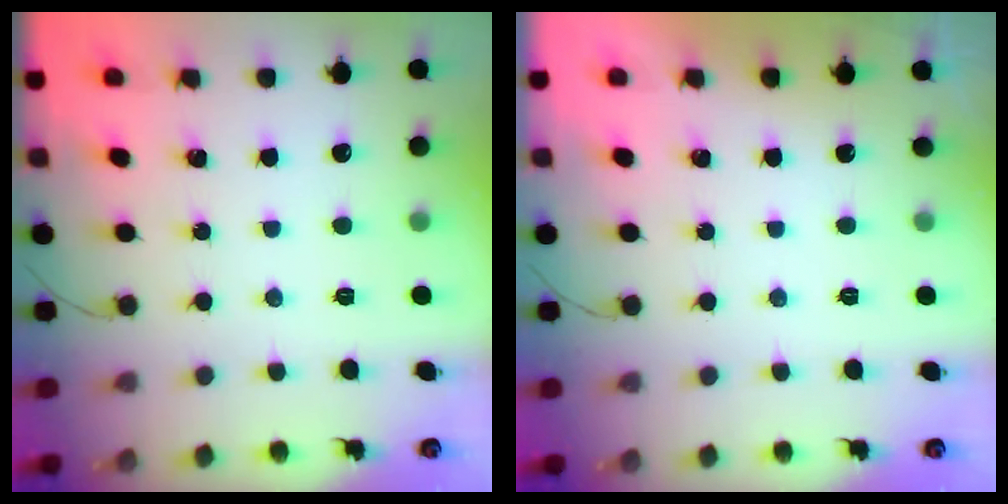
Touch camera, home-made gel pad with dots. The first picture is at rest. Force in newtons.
{"total": 0.0}